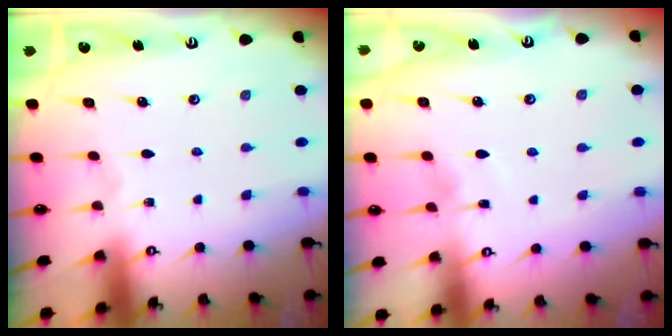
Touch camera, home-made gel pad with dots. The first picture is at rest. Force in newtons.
{"total": 3.5, "press": 3.5, "slide": 0.5}